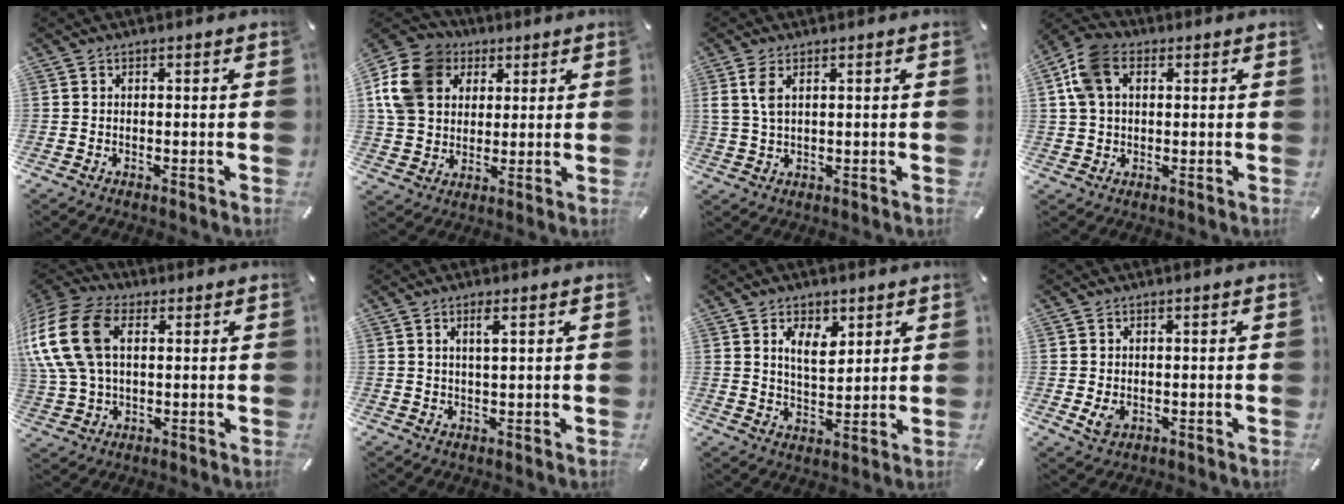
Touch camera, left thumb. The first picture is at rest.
{"total": 13.6, "force": [4.1, 11.6, 5.8], "torque": [-0.147, -0.006, 0.078]}
{"total": 4.0, "force": [1.5, 1.3, 3.4], "torque": [-0.088, -0.003, 0.021]}
{"total": 10.0, "force": [3.2, 7.2, 6.1], "torque": [-0.144, 0.014, 0.064]}
{"total": 19.0, "force": [4.6, 13.0, 13.0], "torque": [-0.309, -0.001, 0.081]}
{"total": 2.7, "force": [1.4, 0.4, 2.3], "torque": [-0.050, 0.001, 0.022]}
{"total": 7.0, "force": [3.8, 4.2, 4.2], "torque": [-0.066, -0.012, 0.063]}
{"total": 2.8, "force": [-0.5, 2.3, 1.7], "torque": [-0.026, -0.002, -0.009]}